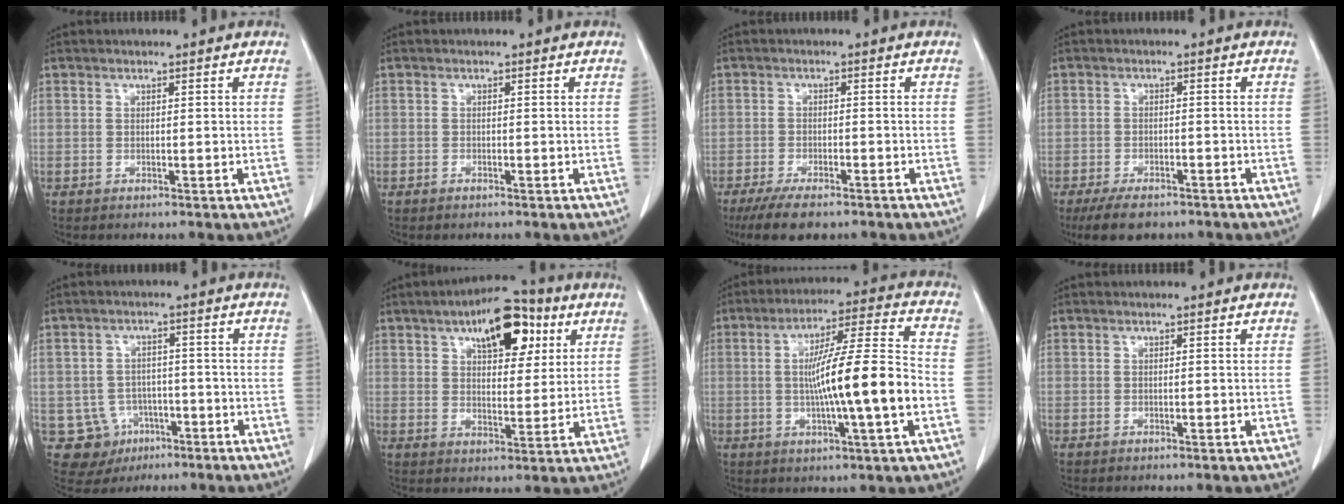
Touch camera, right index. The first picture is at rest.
{"total": 0.6, "force": [-0.5, 0.1, 0.2], "torque": [-0.010, -0.001, -0.007]}
{"total": 6.8, "force": [-5.2, 2.1, 3.9], "torque": [-0.063, -0.011, -0.084]}
{"total": 6.4, "force": [-4.9, 2.7, 3.1], "torque": [-0.051, -0.005, -0.077]}
{"total": 8.1, "force": [-2.9, 7.5, 1.0], "torque": [-0.027, 0.011, -0.031]}
{"total": 12.6, "force": [6.2, 5.3, 9.5], "torque": [-0.138, 0.022, 0.096]}
{"total": 15.2, "force": [-2.0, 0.0, 15.0], "torque": [-0.250, 0.003, -0.036]}
{"total": 0.0}